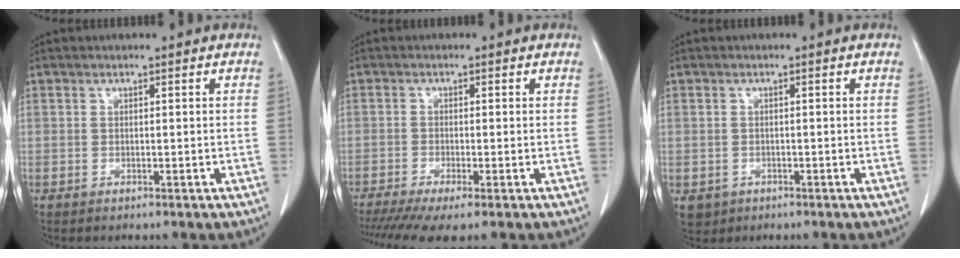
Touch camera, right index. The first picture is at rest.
{"total": 6.6, "force": [-4.3, 0.9, 4.8], "torque": [-0.080, -0.012, -0.074]}
{"total": 2.9, "force": [-1.1, 2.7, 0.5], "torque": [-0.005, 0.003, -0.011]}